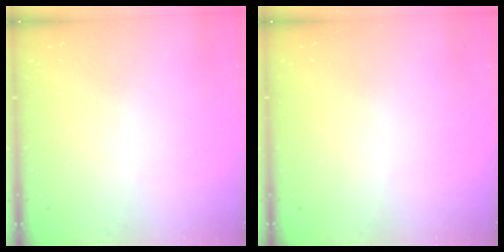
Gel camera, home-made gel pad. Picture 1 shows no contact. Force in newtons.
{"total": 0.0}